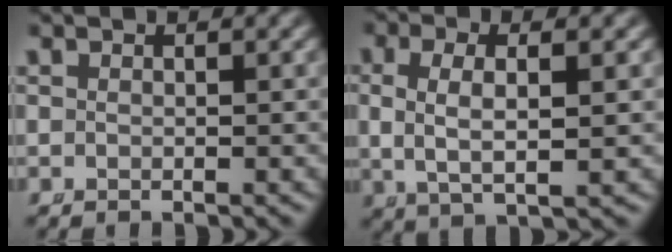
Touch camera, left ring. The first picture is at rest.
{"total": 5.1, "force": [0.9, 2.2, 4.5], "torque": [-0.093, -0.003, 0.023]}